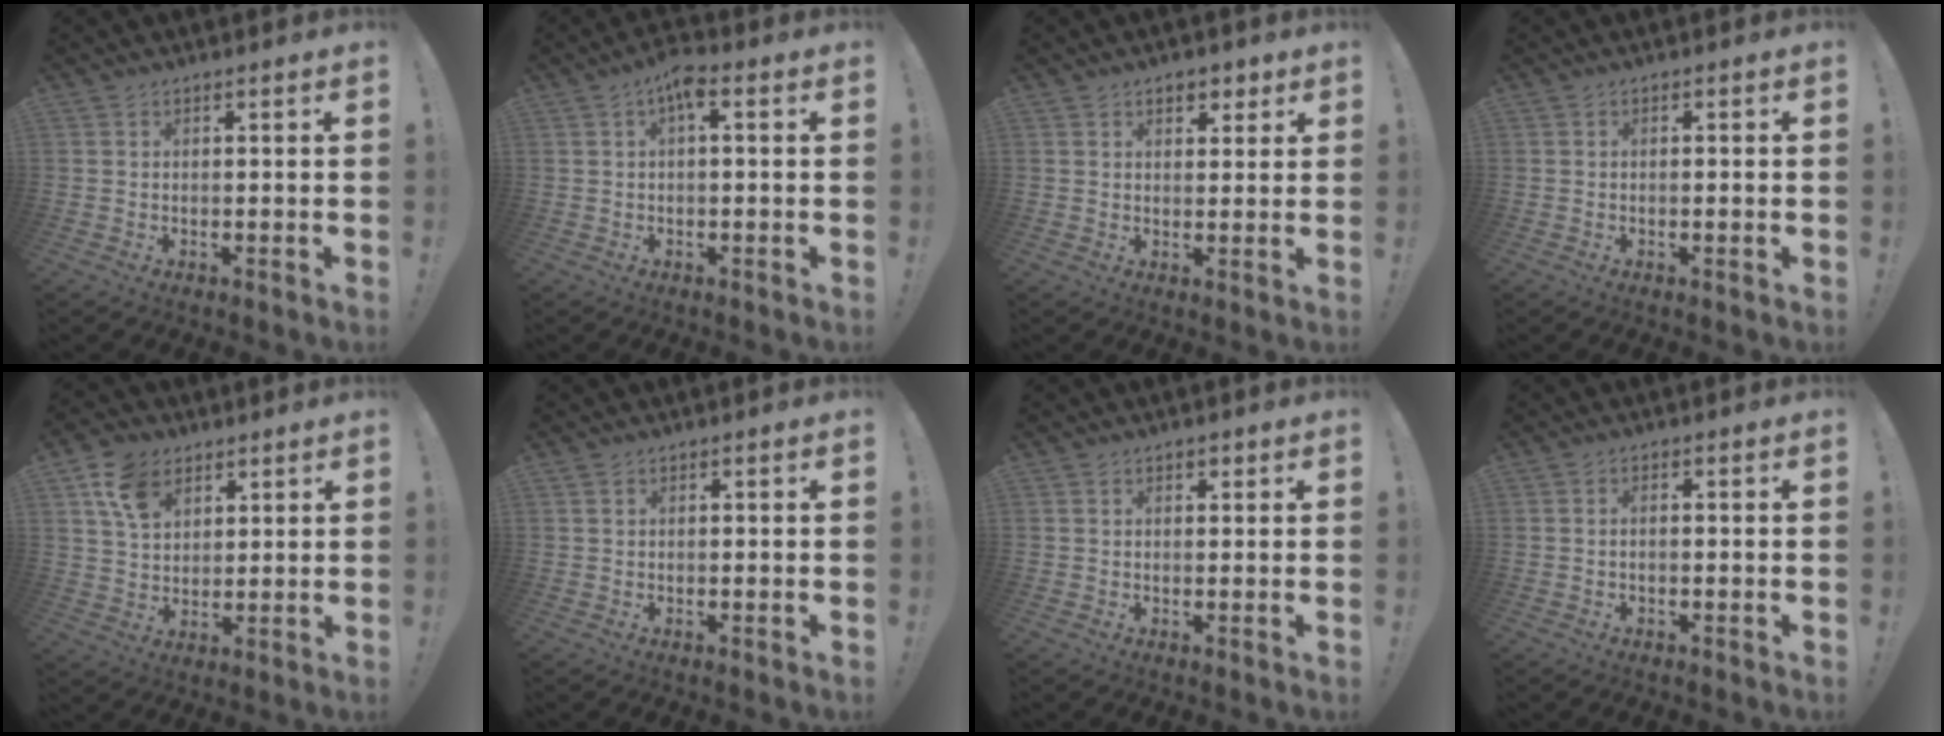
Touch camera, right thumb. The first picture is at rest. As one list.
[{"total": 4.7, "force": [1.2, 1.6, 4.2], "torque": [-0.065, -0.004, 0.013]}, {"total": 4.3, "force": [2.4, 2.8, 2.2], "torque": [-0.016, -0.008, 0.038]}, {"total": 1.0, "force": [-0.5, -0.2, 0.8], "torque": [-0.020, 0.002, -0.007]}, {"total": 10.5, "force": [5.7, 7.2, 5.1], "torque": [-0.079, -0.020, 0.111]}, {"total": 0.0}, {"total": 1.0, "force": [0.5, 0.7, 0.4], "torque": [0.002, -0.003, 0.007]}, {"total": 1.2, "force": [-0.5, 0.4, 1.0], "torque": [-0.026, 0.007, -0.008]}]